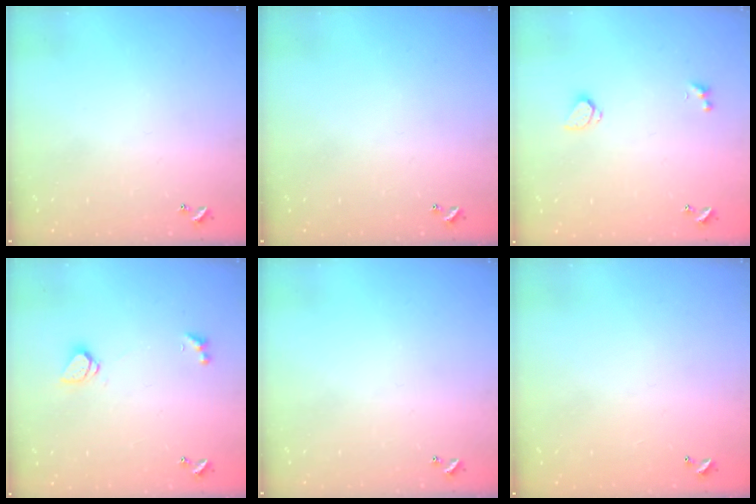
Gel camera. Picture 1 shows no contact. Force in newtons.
{"total": 0.0}
{"total": 0.8, "press": 0.6, "slide": 0.4}
{"total": 1.6, "press": 1.6, "slide": 0.5}
{"total": 0.0}
{"total": 2.8, "press": 2.8, "slide": 0.1}